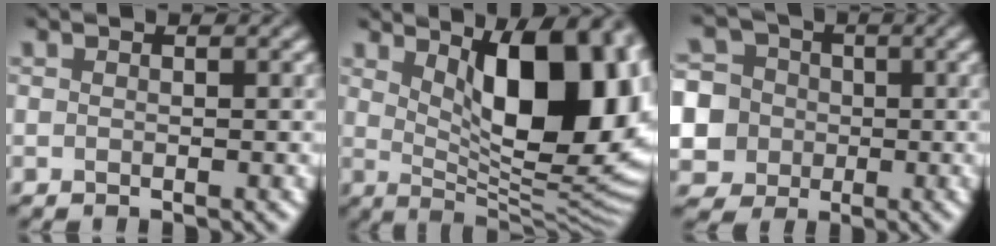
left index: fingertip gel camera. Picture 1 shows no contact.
{"total": 14.1, "force": [4.1, 5.9, 12.2], "torque": [-0.131, 0.002, 0.061]}
{"total": 8.6, "force": [-1.0, 8.3, 2.4], "torque": [-0.077, 0.015, -0.046]}